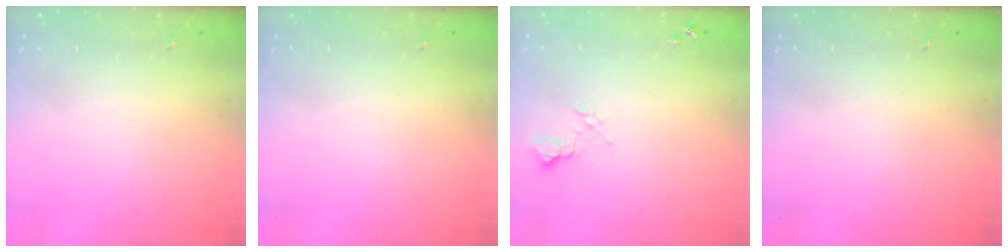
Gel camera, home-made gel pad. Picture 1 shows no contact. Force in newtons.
{"total": 0.0}
{"total": 6.6, "press": 6.5, "slide": 0.8}
{"total": 0.0}